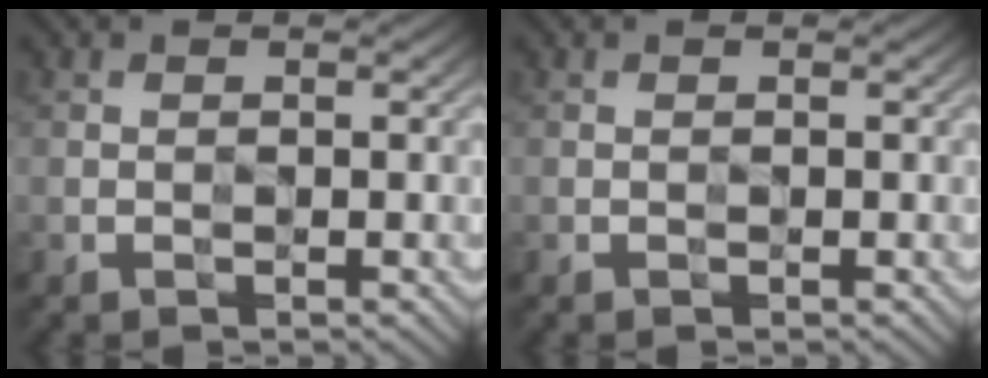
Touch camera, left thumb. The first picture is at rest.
{"total": 0.0}